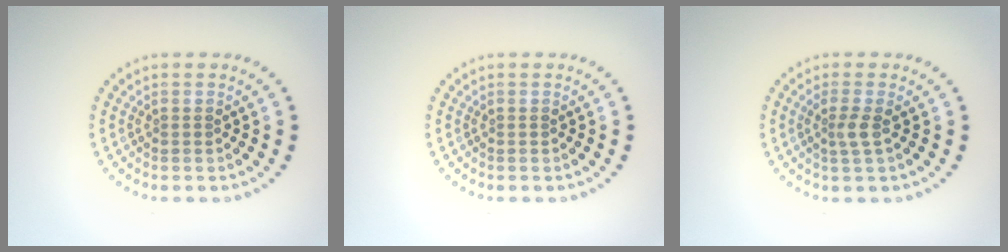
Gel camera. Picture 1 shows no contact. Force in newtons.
{"total": 0.0}
{"total": 1.7, "press": 1.2, "slide": 1.1}